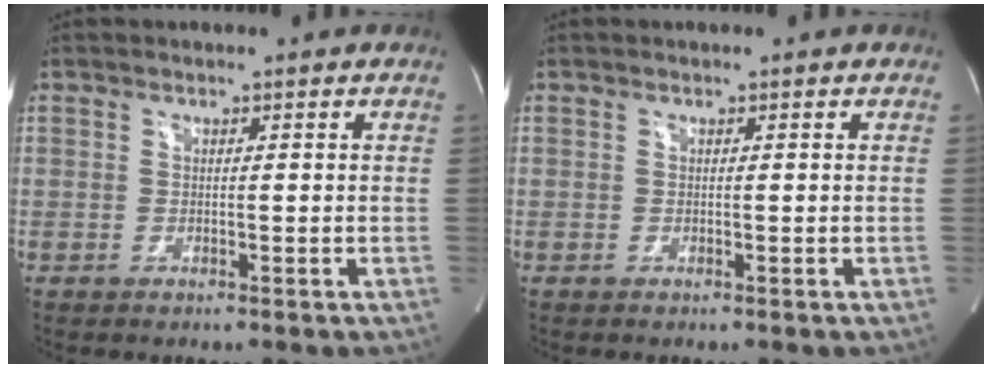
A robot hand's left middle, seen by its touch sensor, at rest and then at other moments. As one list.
[{"total": 0.0}]